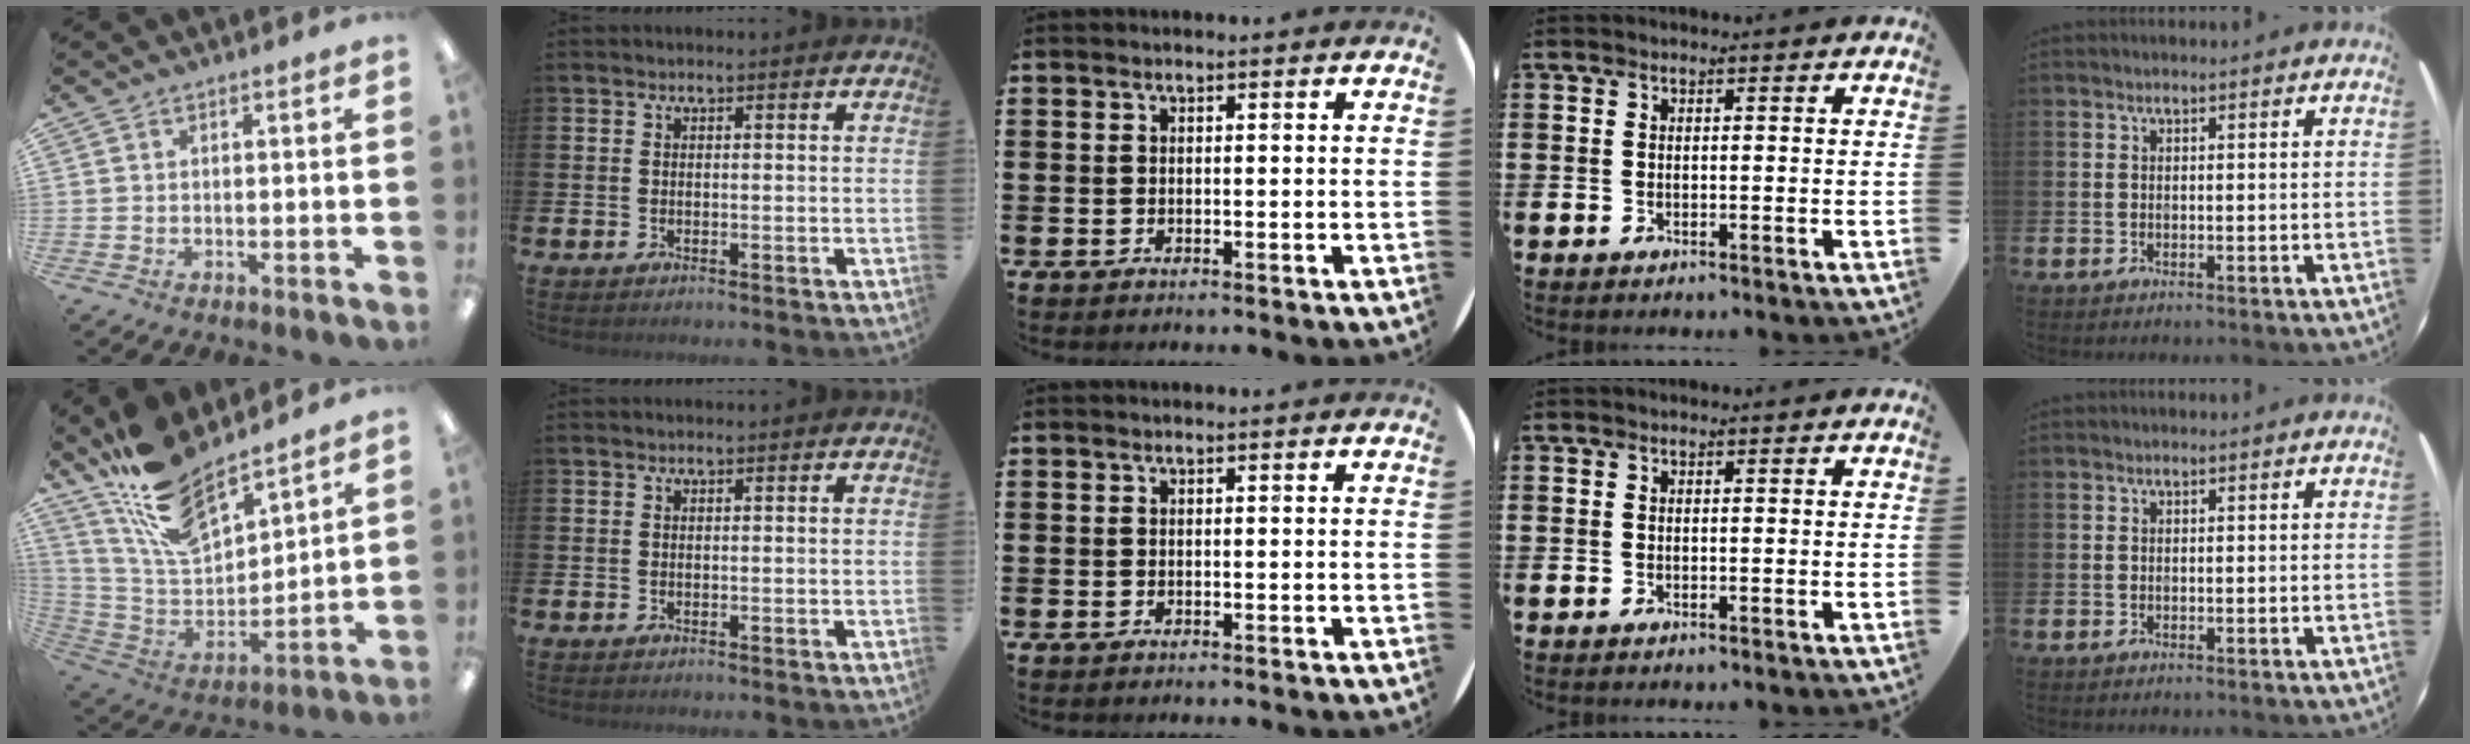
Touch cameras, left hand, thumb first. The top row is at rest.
{"thumb": {"total": 17.8, "force": [14.7, 6.2, 7.9], "torque": [-0.180, -0.086, 0.269]}}